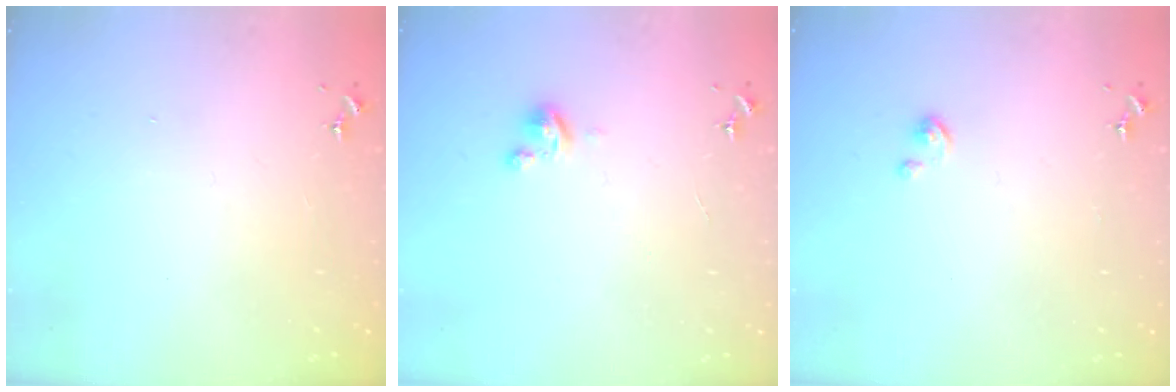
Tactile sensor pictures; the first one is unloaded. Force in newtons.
{"total": 2.8, "press": 2.8, "slide": 0.3}
{"total": 2.2, "press": 2.2, "slide": 0.2}